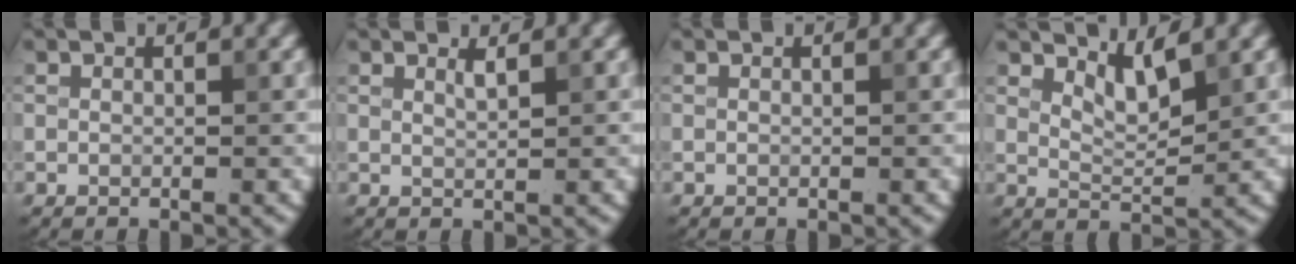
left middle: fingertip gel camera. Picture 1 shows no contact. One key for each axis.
{"total": 0.9, "fx": 0.6, "fy": 0.2, "fz": 0.6, "tx": -0.006, "ty": -0.002, "tz": 0.011}
{"total": 0.0}
{"total": 2.5, "fx": 1.8, "fy": 0.6, "fz": 1.6, "tx": -0.032, "ty": -0.012, "tz": 0.035}